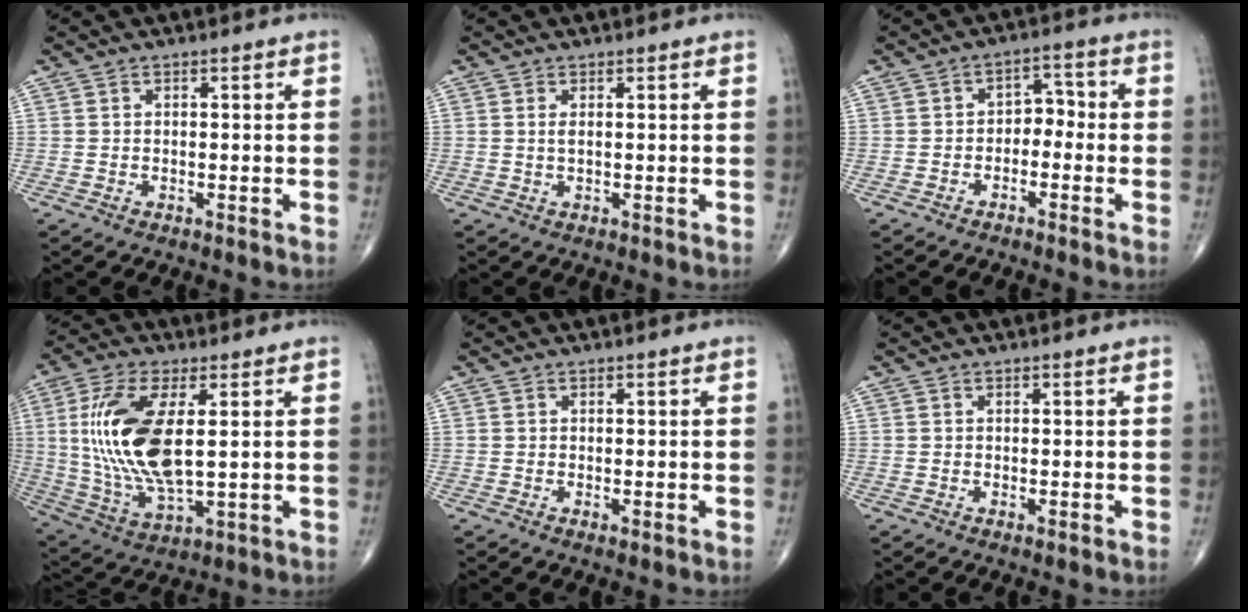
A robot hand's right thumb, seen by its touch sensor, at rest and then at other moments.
{"total": 1.1, "force": [0.2, 0.4, 1.0], "torque": [-0.022, 0.000, 0.006]}
{"total": 4.2, "force": [-1.5, 2.9, 2.6], "torque": [-0.018, 0.032, -0.036]}
{"total": 17.6, "force": [2.5, 7.3, 15.8], "torque": [-0.331, -0.015, 0.054]}
{"total": 0.5, "force": [-0.1, 0.2, 0.5], "torque": [-0.010, -0.003, -0.002]}
{"total": 0.0}